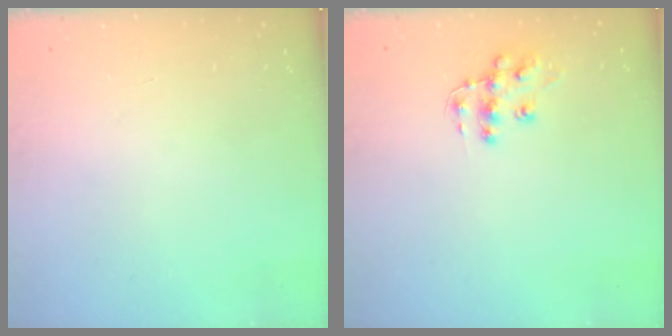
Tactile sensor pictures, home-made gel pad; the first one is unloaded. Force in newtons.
{"total": 10.8, "press": 10.7, "slide": 0.8}